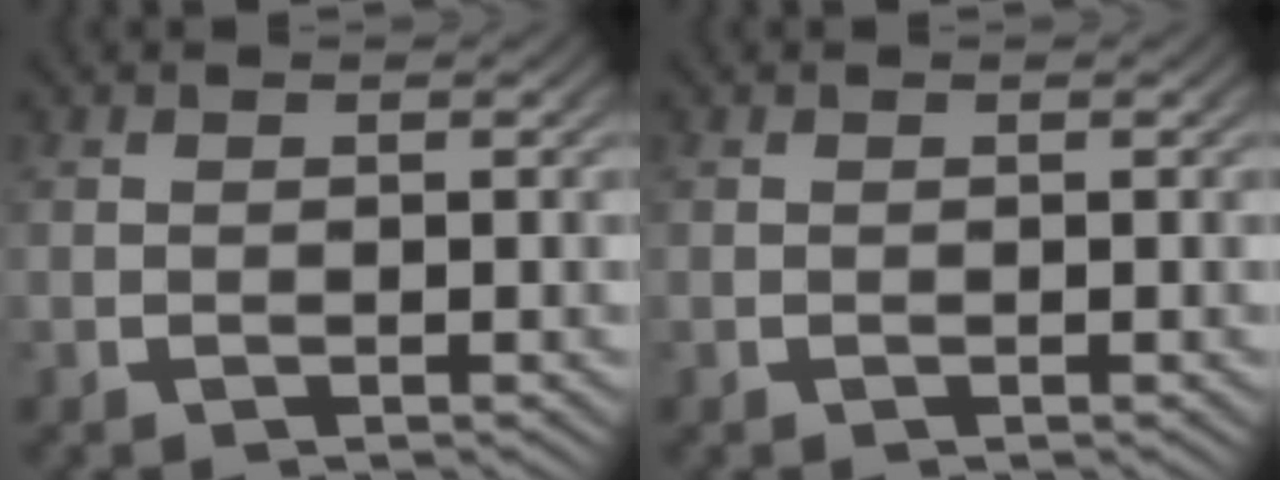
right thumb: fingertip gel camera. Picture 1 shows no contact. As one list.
[{"total": 0.0}]